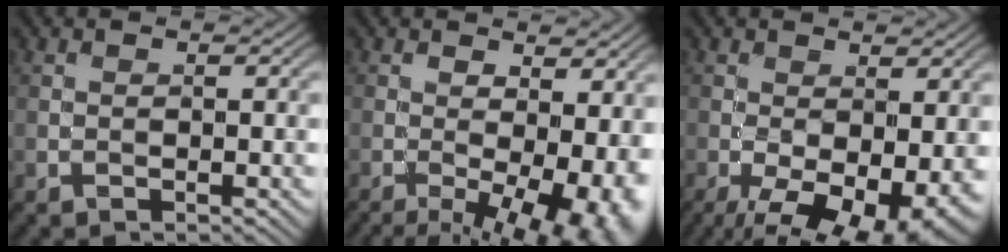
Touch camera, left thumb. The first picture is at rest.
{"total": 11.9, "force": [-4.0, 5.0, 10.1], "torque": [-0.145, -0.023, -0.046]}
{"total": 11.9, "force": [-4.9, 5.6, 9.2], "torque": [-0.157, -0.036, -0.061]}